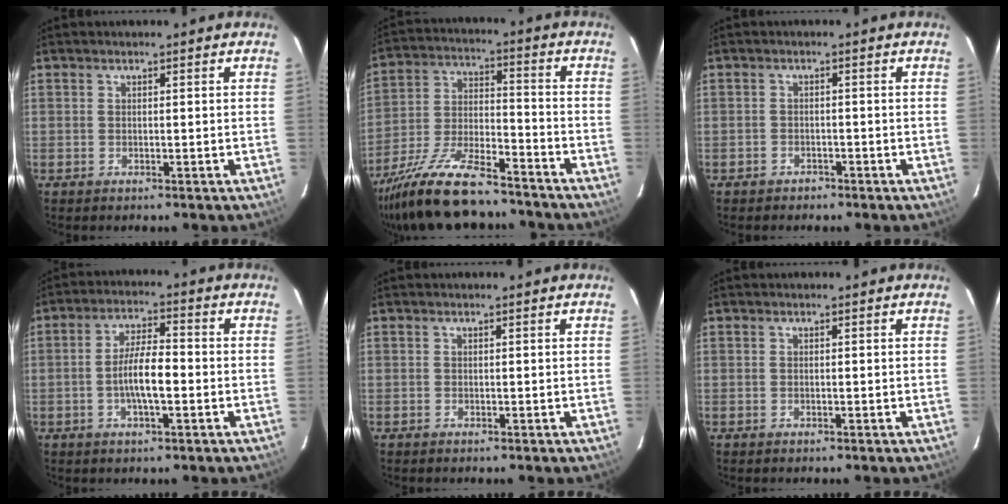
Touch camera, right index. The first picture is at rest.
{"total": 19.7, "force": [-15.8, 5.2, 10.6], "torque": [-0.219, -0.028, -0.269]}
{"total": 2.2, "force": [-1.6, 1.5, 0.1], "torque": [-0.009, 0.006, -0.025]}
{"total": 7.2, "force": [-1.7, 1.8, 6.8], "torque": [-0.130, 0.006, -0.029]}
{"total": 0.0}
{"total": 0.0}